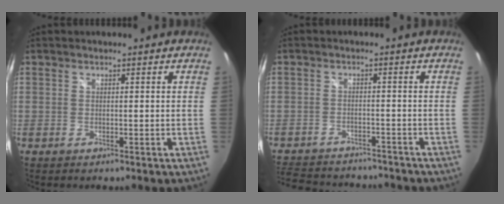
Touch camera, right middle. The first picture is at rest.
{"total": 13.9, "force": [-12.0, 4.9, 5.0], "torque": [-0.124, 0.001, -0.175]}